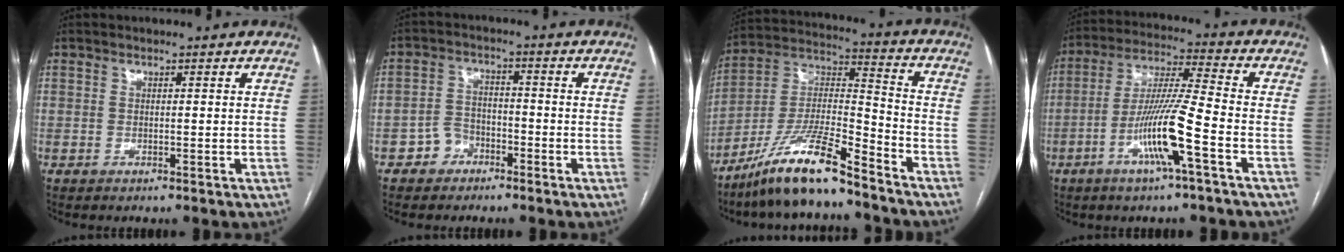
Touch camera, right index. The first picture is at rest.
{"total": 4.1, "force": [-2.5, 3.1, 0.9], "torque": [-0.012, 0.015, -0.046]}
{"total": 14.6, "force": [-11.1, 1.4, 9.3], "torque": [-0.182, 0.000, -0.203]}
{"total": 11.9, "force": [-4.8, -0.4, 10.9], "torque": [-0.212, -0.001, -0.092]}